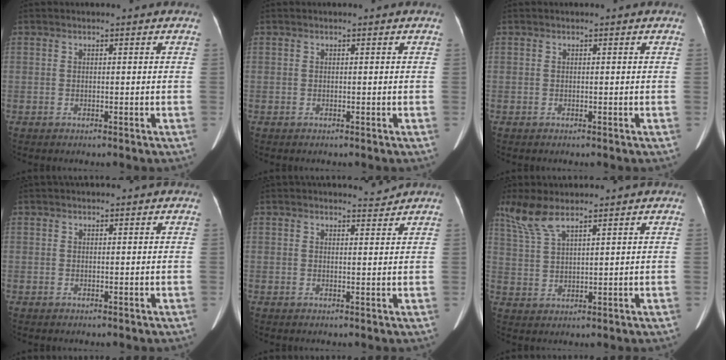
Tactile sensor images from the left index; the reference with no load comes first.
{"total": 0.0}
{"total": 0.0}
{"total": 1.0, "force": [0.8, 0.5, 0.2], "torque": [-0.001, 0.014, 0.010]}
{"total": 1.5, "force": [1.4, -0.4, -0.5], "torque": [0.001, -0.026, 0.022]}
{"total": 5.7, "force": [4.5, 0.7, 3.4], "torque": [-0.083, 0.006, 0.100]}